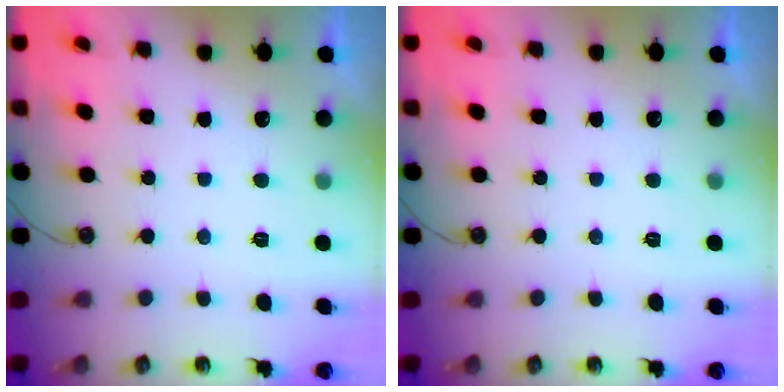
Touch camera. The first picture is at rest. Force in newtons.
{"total": 0.0}